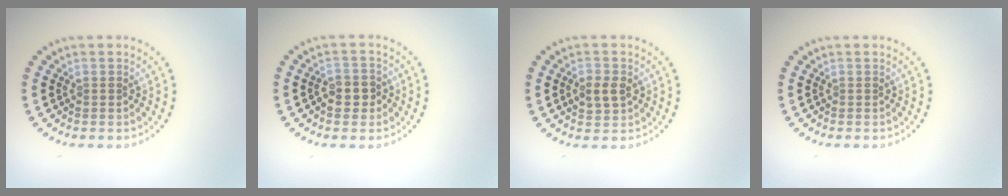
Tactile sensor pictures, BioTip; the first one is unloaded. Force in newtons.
{"total": 1.9, "press": 1.8, "slide": 0.5}
{"total": 2.5, "press": 2.5, "slide": 0.4}
{"total": 0.0}